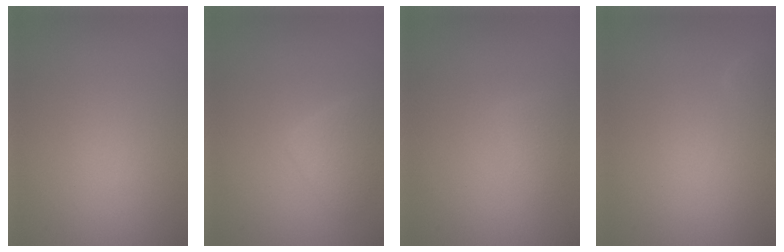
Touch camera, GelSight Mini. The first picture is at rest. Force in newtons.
{"total": 1.8, "press": 1.8, "slide": 0.1}
{"total": 1.2, "press": 1.2, "slide": 0.0}
{"total": 1.2, "press": 1.2, "slide": 0.0}